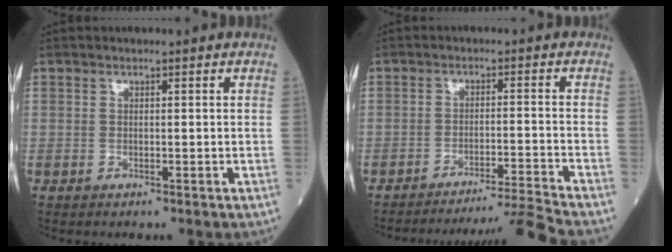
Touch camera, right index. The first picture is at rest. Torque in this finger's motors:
{"motor_torque": [-0.25, -0.42, 0.09, 0.07]}